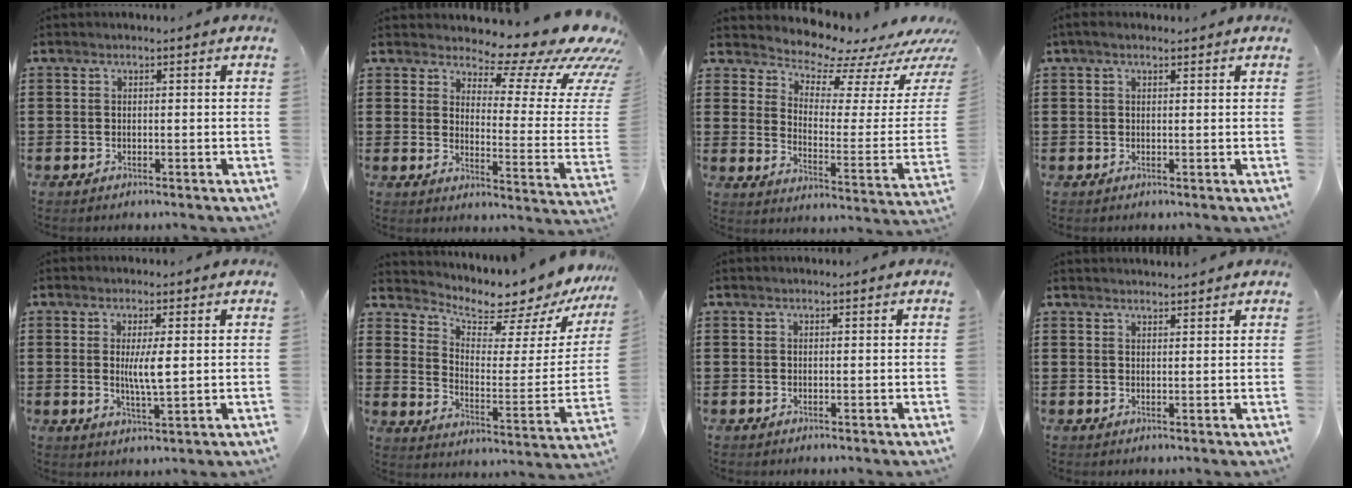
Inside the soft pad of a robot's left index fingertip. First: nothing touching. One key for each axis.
{"total": 11.3, "fx": 8.8, "fy": 3.4, "fz": 6.4, "tx": -0.100, "ty": -0.073, "tz": 0.144}
{"total": 6.6, "fx": 6.4, "fy": 1.1, "fz": 1.1, "tx": -0.036, "ty": -0.071, "tz": 0.104}
{"total": 1.4, "fx": 0.7, "fy": 0.5, "fz": 1.1, "tx": -0.022, "ty": 0.004, "tz": 0.012}
{"total": 4.5, "fx": 0.7, "fy": 0.8, "fz": 4.3, "tx": -0.084, "ty": 0.000, "tz": 0.011}
{"total": 6.1, "fx": 5.7, "fy": 1.6, "fz": 1.5, "tx": -0.041, "ty": -0.060, "tz": 0.090}
{"total": 0.0}
{"total": 1.6, "fx": 1.6, "fy": 0.0, "fz": 0.1, "tx": -0.006, "ty": 0.001, "tz": 0.032}